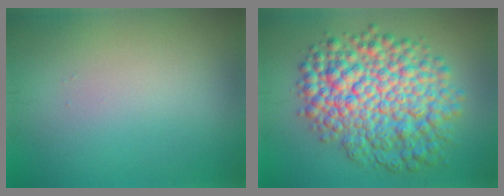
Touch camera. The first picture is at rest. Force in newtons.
{"total": 9.9, "press": 9.9, "slide": 0.2}